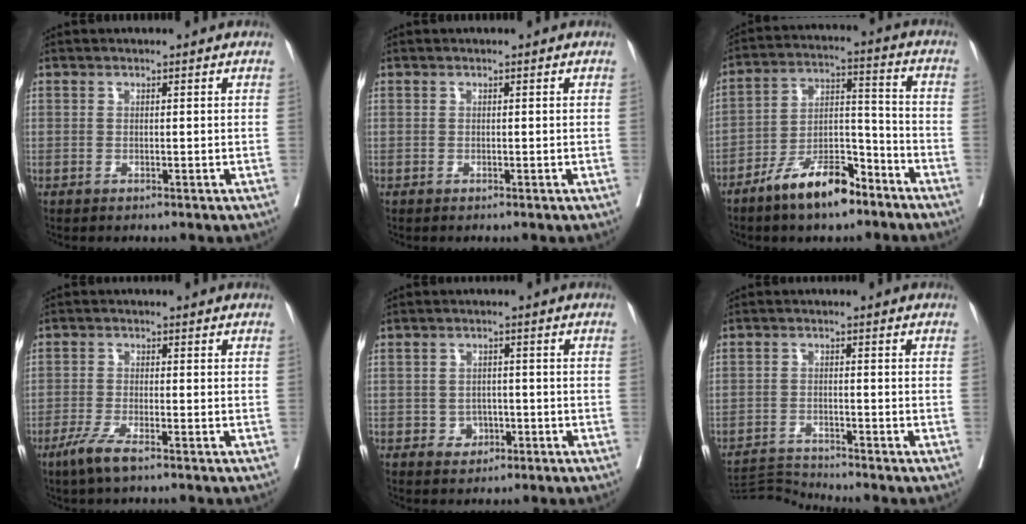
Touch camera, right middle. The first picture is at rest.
{"total": 0.0}
{"total": 11.3, "force": [-8.2, 3.7, 6.9], "torque": [-0.124, 0.009, -0.149]}
{"total": 4.3, "force": [-2.9, 0.5, 3.2], "torque": [-0.068, -0.009, -0.057]}
{"total": 2.9, "force": [-1.2, 2.4, 1.1], "torque": [-0.008, 0.008, -0.012]}
{"total": 4.4, "force": [-4.0, -1.6, -0.9], "torque": [0.011, -0.013, -0.074]}